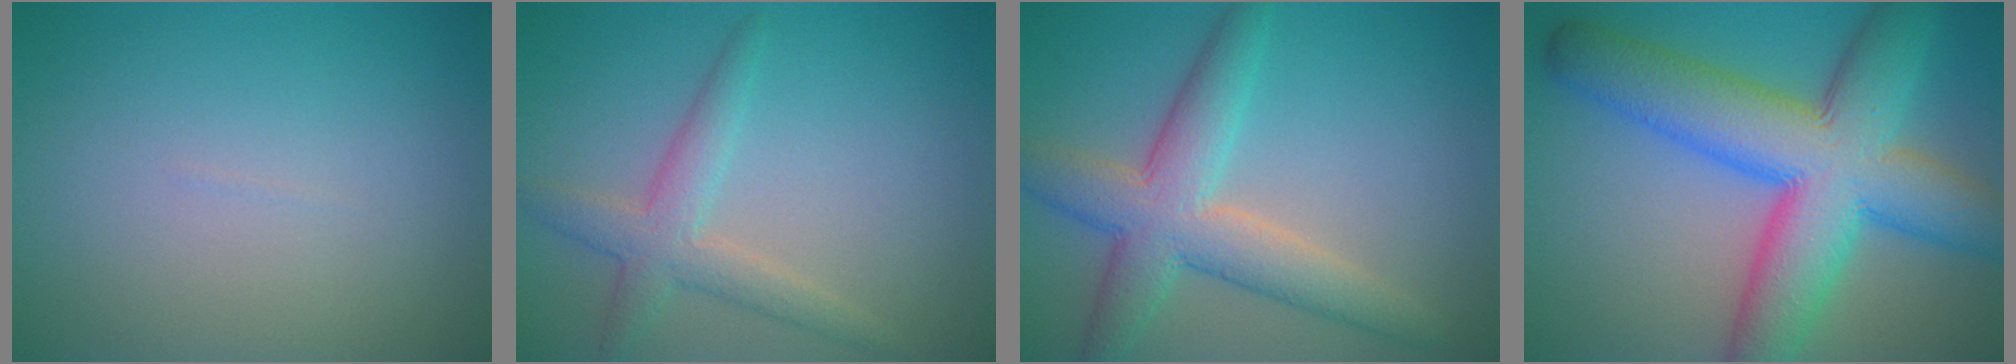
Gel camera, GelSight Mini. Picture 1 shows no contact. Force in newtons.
{"total": 3.3, "press": 3.3, "slide": 0.1}
{"total": 6.2, "press": 6.2, "slide": 0.2}
{"total": 12.0, "press": 12.0, "slide": 0.2}